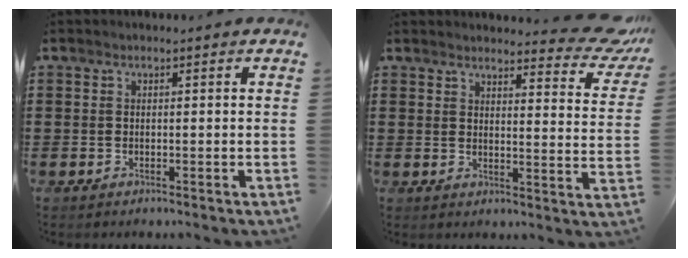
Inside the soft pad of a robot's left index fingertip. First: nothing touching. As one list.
[{"total": 5.3, "force": [4.8, 0.5, 2.3], "torque": [-0.040, -0.030, 0.080]}]